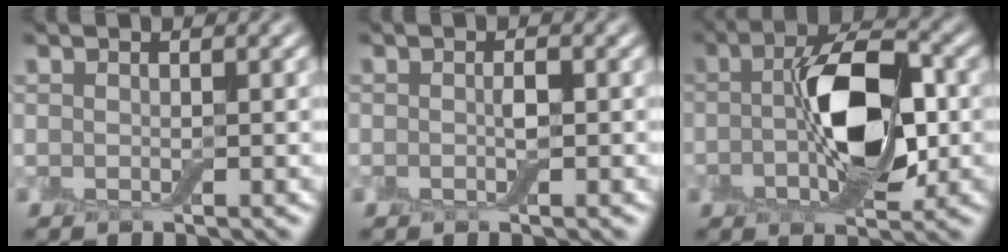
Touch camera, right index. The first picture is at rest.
{"total": 0.9, "force": [-0.3, 0.2, 0.8], "torque": [-0.014, 0.000, -0.007]}
{"total": 8.5, "force": [-0.5, 3.9, 7.5], "torque": [-0.128, 0.005, -0.013]}